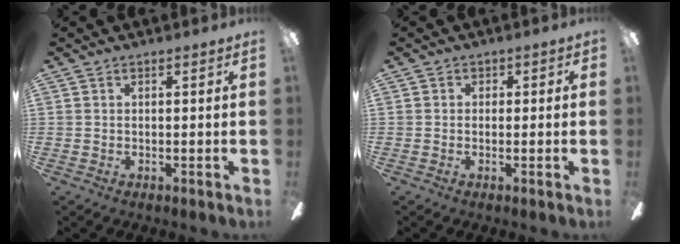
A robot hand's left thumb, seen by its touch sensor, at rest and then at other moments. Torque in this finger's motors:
{"motor_torque": [0.07, -0.06, -0.06, -0.17, -0.02]}